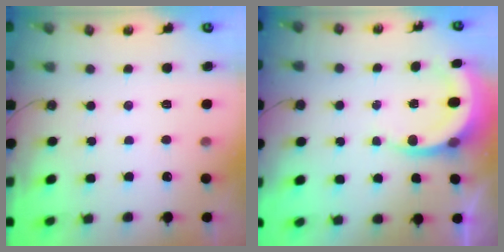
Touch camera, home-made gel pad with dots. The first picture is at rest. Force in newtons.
{"total": 4.3, "press": 4.3, "slide": 0.1}